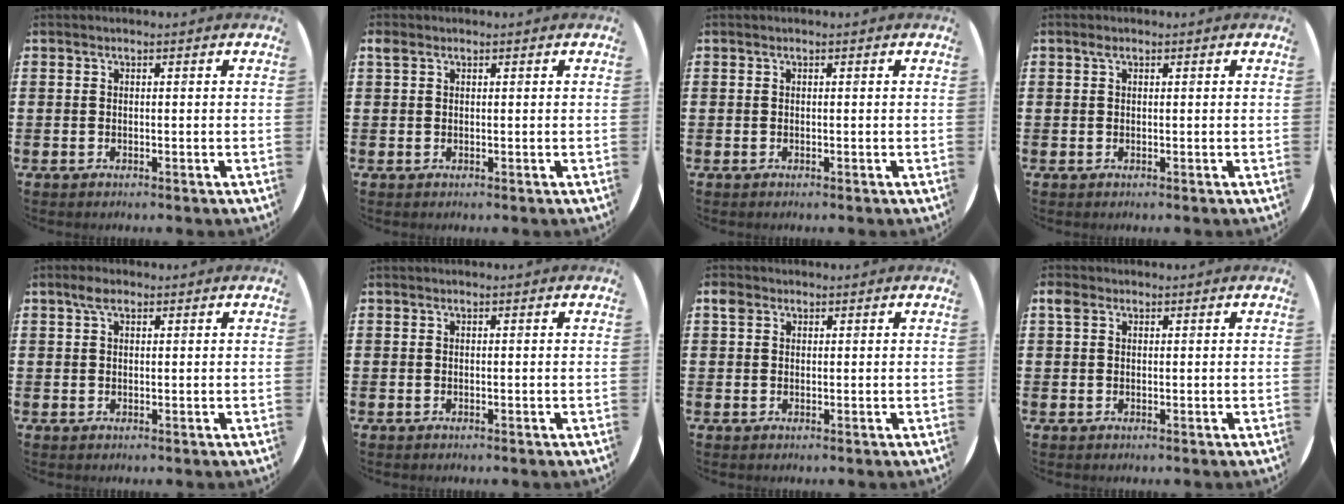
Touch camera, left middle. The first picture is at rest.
{"total": 0.7, "force": [0.4, 0.5, 0.2], "torque": [-0.005, 0.005, 0.008]}
{"total": 0.0}
{"total": 0.7, "force": [0.4, 0.5, 0.4], "torque": [-0.001, 0.001, 0.005]}
{"total": 2.2, "force": [1.4, 1.1, 1.3], "torque": [-0.020, 0.003, 0.023]}
{"total": 0.0}
{"total": 1.6, "force": [1.0, 1.2, 0.5], "torque": [-0.004, 0.003, 0.018]}
{"total": 1.5, "force": [0.8, 1.0, 0.7], "torque": [-0.017, 0.006, 0.014]}